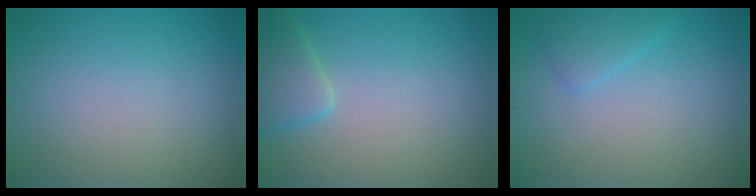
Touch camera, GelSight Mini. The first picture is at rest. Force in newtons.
{"total": 2.8, "press": 2.7, "slide": 0.3}
{"total": 1.7, "press": 1.7, "slide": 0.0}